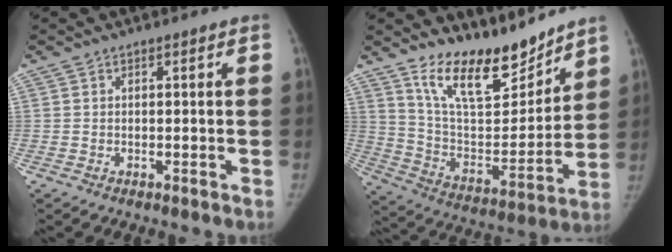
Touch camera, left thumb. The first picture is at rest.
{"total": 17.3, "force": [14.0, 6.0, 8.1], "torque": [-0.086, -0.097, 0.251]}